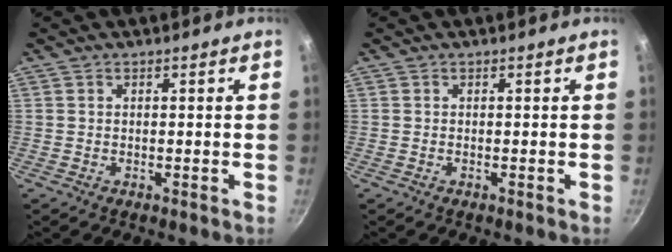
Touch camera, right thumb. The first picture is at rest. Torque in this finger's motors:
{"motor_torque": [-0.20, -0.41, 0.18, -0.07, 0.01]}